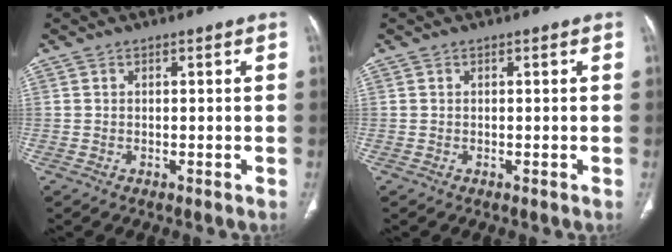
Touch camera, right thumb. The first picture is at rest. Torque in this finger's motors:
{"motor_torque": [-0.02, 0.02, -0.04, 0.00, 0.00]}